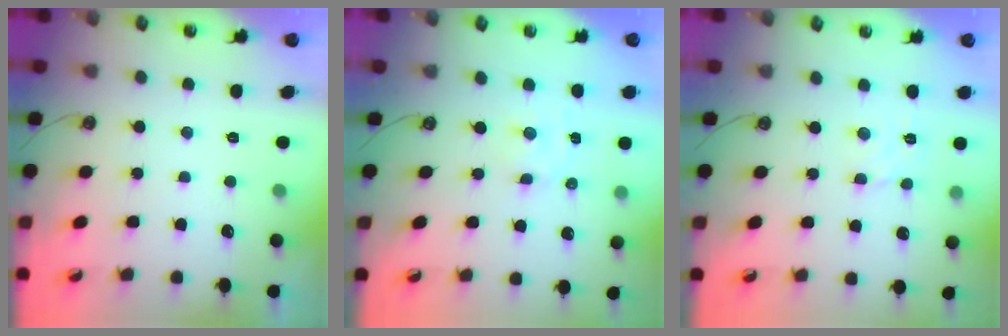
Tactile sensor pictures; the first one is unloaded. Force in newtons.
{"total": 1.9, "press": 1.8, "slide": 0.3}
{"total": 2.3, "press": 2.3, "slide": 0.5}